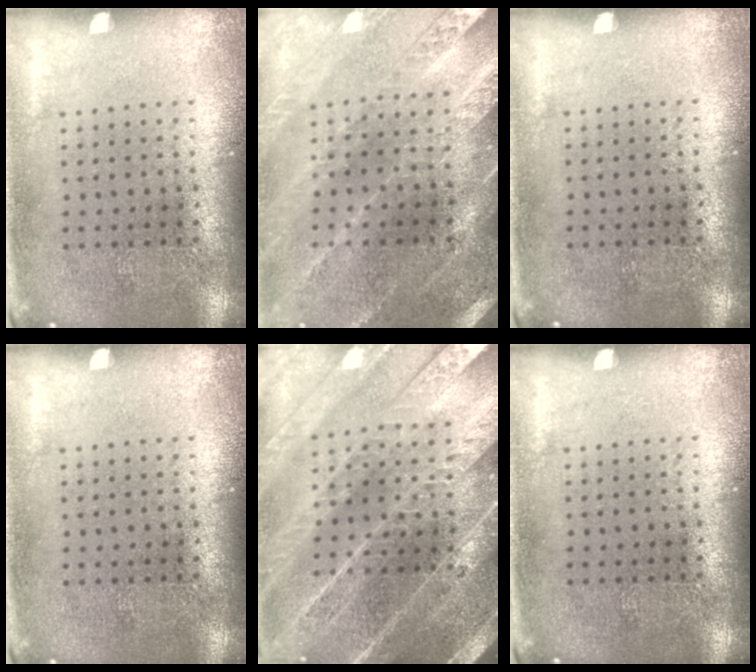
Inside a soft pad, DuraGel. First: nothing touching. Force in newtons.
{"total": 1.5, "press": 1.5, "slide": 0.2}
{"total": 0.0}
{"total": 0.0}
{"total": 4.4, "press": 4.0, "slide": 2.0}
{"total": 0.0}